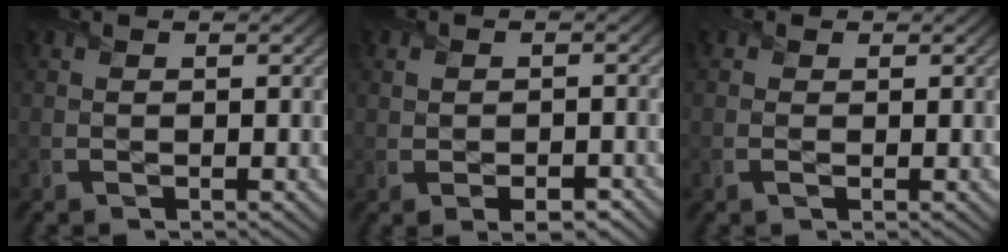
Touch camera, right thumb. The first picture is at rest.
{"total": 3.8, "force": [-1.1, 2.4, 2.8], "torque": [-0.040, -0.011, -0.010]}
{"total": 1.4, "force": [0.1, 1.1, 0.9], "torque": [-0.020, 0.001, 0.000]}